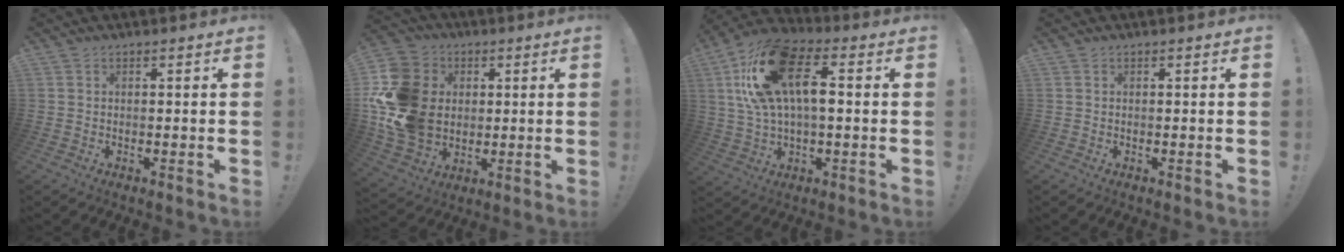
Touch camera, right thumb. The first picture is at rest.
{"total": 21.2, "force": [1.5, 16.8, 12.9], "torque": [-0.260, 0.005, 0.038]}
{"total": 19.2, "force": [4.2, 10.1, 15.9], "torque": [-0.283, 0.008, 0.076]}
{"total": 0.0}